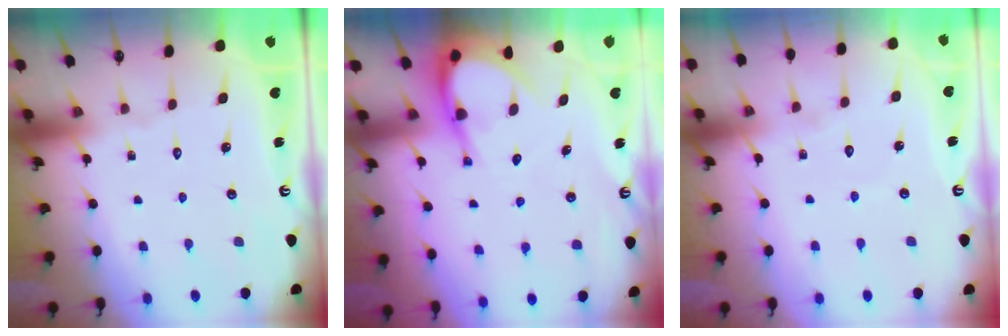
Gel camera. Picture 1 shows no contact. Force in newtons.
{"total": 5.0, "press": 5.0, "slide": 0.7}
{"total": 2.6, "press": 2.5, "slide": 0.2}